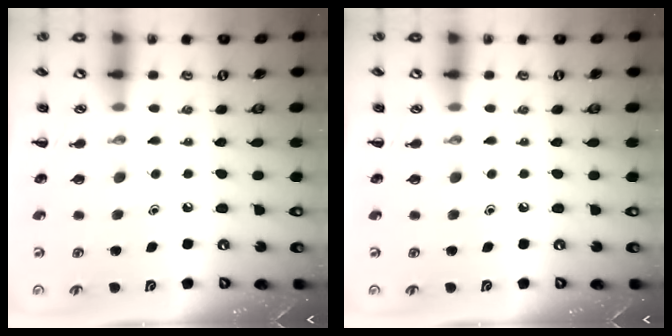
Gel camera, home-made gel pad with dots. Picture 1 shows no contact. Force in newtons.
{"total": 0.0}